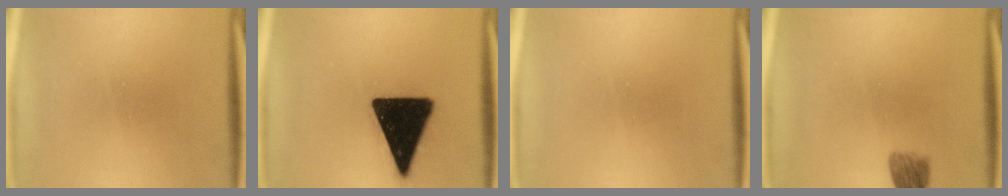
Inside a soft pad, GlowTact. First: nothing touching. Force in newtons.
{"total": 18.8}
{"total": 0.0}
{"total": 4.7}